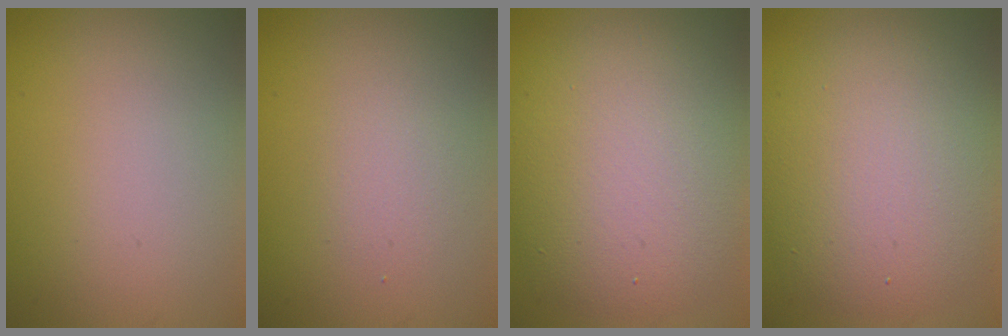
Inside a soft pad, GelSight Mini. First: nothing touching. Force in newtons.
{"total": 1.5, "press": 1.4, "slide": 0.1}
{"total": 9.6, "press": 9.6, "slide": 0.5}
{"total": 8.5, "press": 8.5, "slide": 0.3}